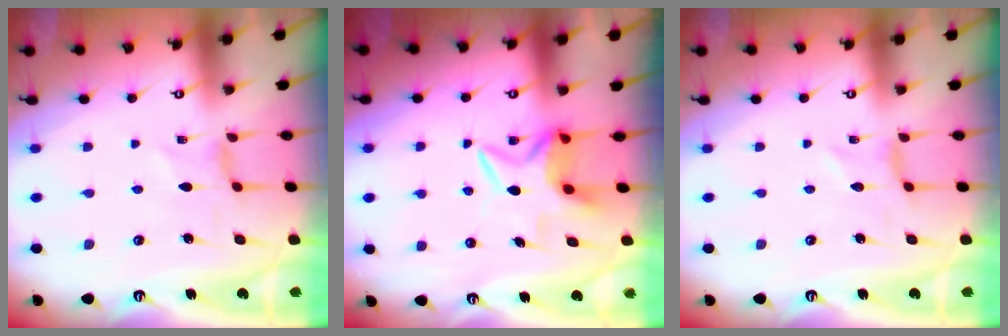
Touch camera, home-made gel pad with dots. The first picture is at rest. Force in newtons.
{"total": 7.5, "press": 7.5, "slide": 0.7}
{"total": 0.0}